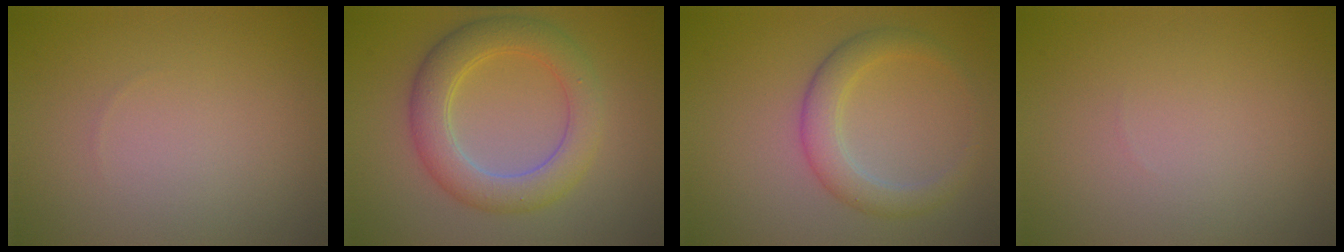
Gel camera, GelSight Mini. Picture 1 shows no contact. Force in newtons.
{"total": 5.3, "press": 5.3, "slide": 0.2}
{"total": 3.3, "press": 3.3, "slide": 0.1}
{"total": 0.0}